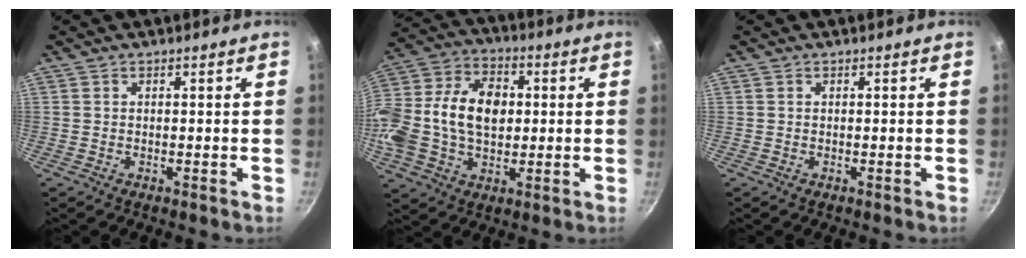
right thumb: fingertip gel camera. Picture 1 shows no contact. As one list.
[{"total": 21.0, "force": [0.9, 14.6, 15.1], "torque": [-0.286, 0.036, 0.005]}, {"total": 0.0}]